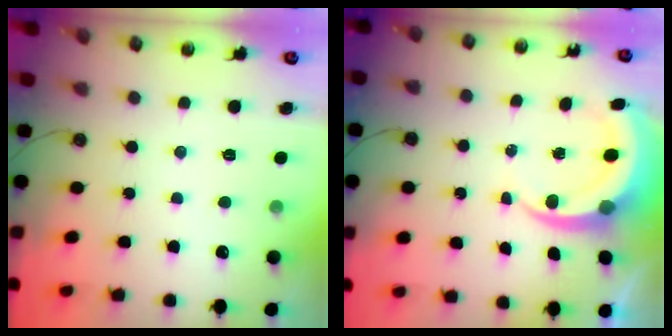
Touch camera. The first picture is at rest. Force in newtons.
{"total": 6.3, "press": 6.3, "slide": 0.8}